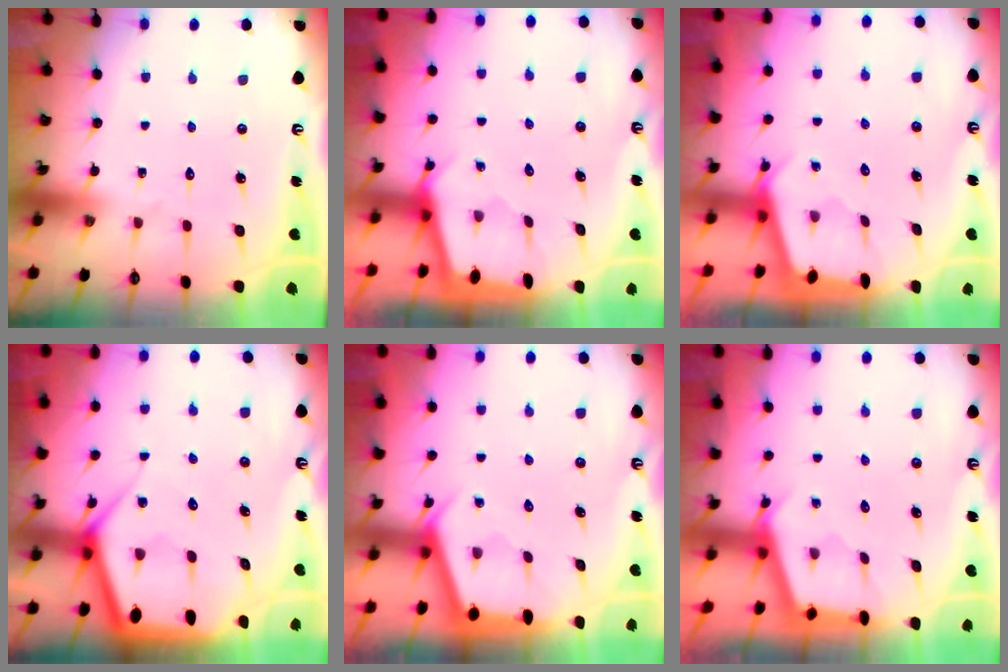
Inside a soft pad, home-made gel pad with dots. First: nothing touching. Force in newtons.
{"total": 2.2, "press": 2.2, "slide": 0.3}
{"total": 2.5, "press": 2.5, "slide": 0.3}
{"total": 8.1, "press": 8.1, "slide": 0.7}
{"total": 2.9, "press": 2.9, "slide": 0.3}
{"total": 2.4, "press": 2.4, "slide": 0.2}